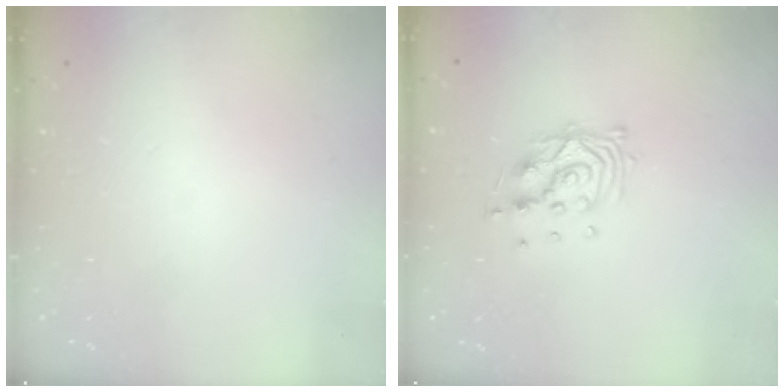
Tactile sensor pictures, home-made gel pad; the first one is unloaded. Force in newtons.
{"total": 10.6, "press": 10.6, "slide": 0.9}